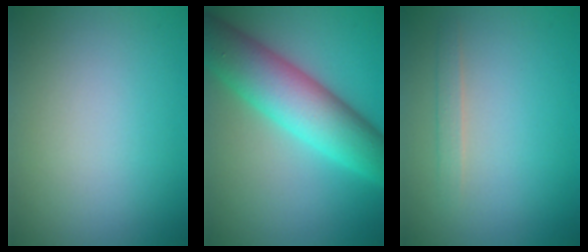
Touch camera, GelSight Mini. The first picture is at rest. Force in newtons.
{"total": 9.1, "press": 9.1, "slide": 0.2}
{"total": 1.2, "press": 1.2, "slide": 0.1}